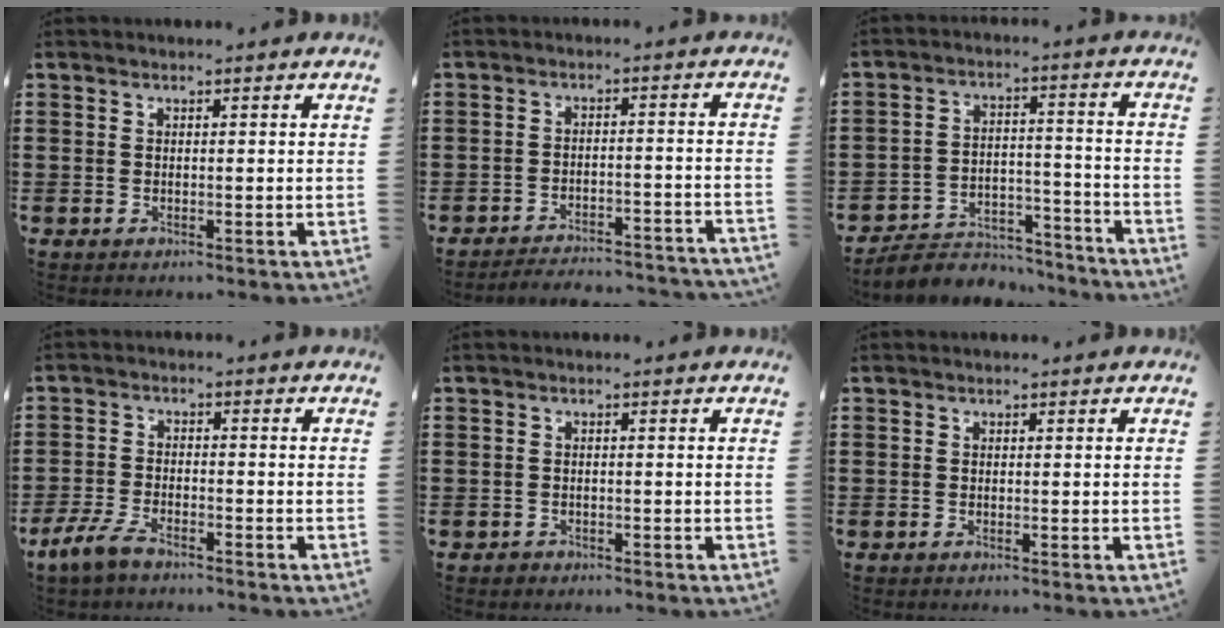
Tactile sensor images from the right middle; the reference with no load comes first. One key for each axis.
{"total": 3.3, "fx": -3.2, "fy": -0.5, "fz": 0.3, "tx": -0.004, "ty": 0.003, "tz": -0.067}
{"total": 5.3, "fx": -5.2, "fy": 1.0, "fz": 0.5, "tx": -0.008, "ty": 0.014, "tz": -0.104}
{"total": 4.3, "fx": -3.3, "fy": 0.9, "fz": 2.6, "tx": -0.073, "ty": -0.007, "tz": -0.071}
{"total": 0.0}
{"total": 0.0}